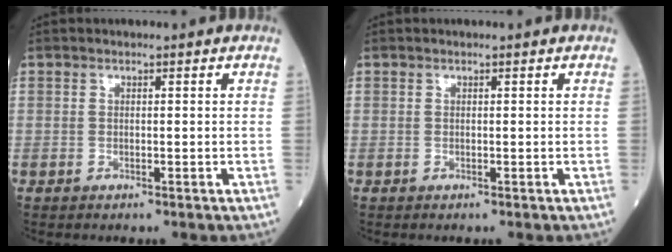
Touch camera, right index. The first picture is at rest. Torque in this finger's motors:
{"motor_torque": [0.00, 0.00, 0.00, 0.00]}